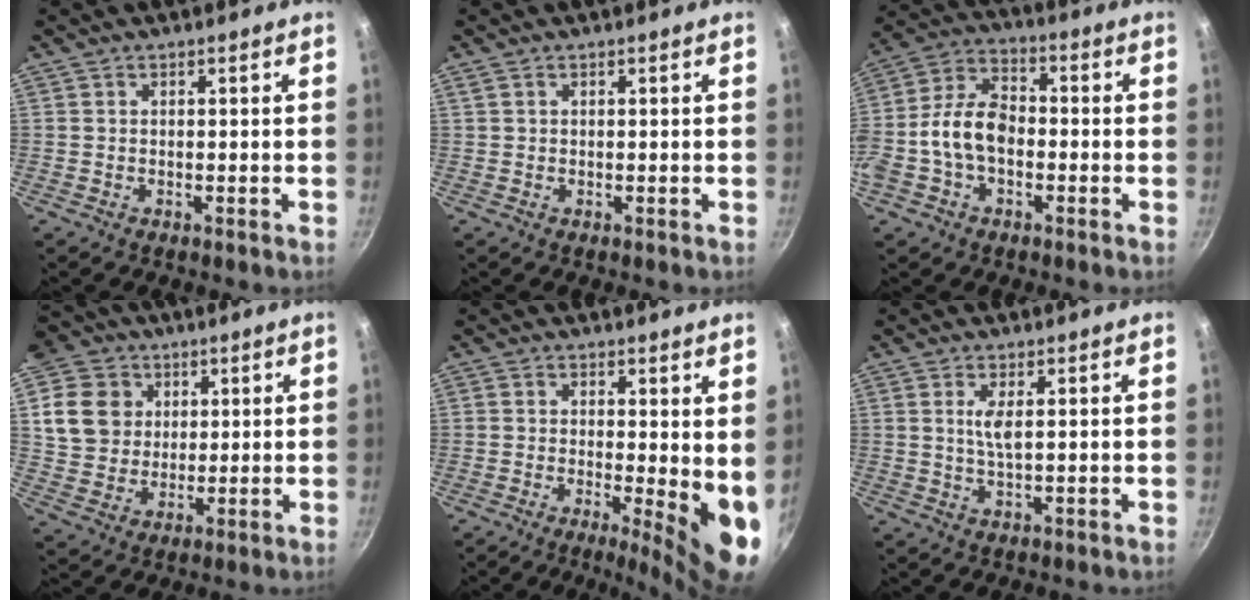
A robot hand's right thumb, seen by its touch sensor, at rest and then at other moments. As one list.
[{"total": 0.7, "force": [0.3, 0.5, 0.3], "torque": [-0.006, 0.003, 0.006]}, {"total": 11.6, "force": [-2.1, 7.7, 8.4], "torque": [-0.140, 0.041, -0.053]}, {"total": 12.4, "force": [4.0, 10.7, 4.9], "torque": [-0.061, -0.007, 0.073]}, {"total": 9.5, "force": [-0.3, 2.8, 9.0], "torque": [-0.107, -0.021, -0.001]}, {"total": 3.1, "force": [0.9, 0.8, 2.8], "torque": [-0.058, -0.006, 0.020]}]